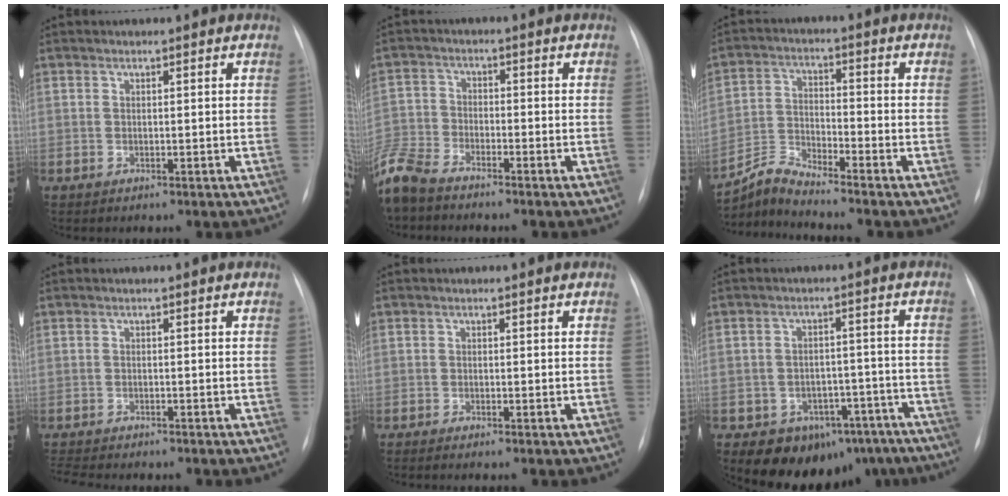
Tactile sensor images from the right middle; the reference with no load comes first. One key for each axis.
{"total": 9.6, "fx": -8.2, "fy": 3.1, "fz": 4.1, "tx": -0.101, "ty": -0.016, "tz": -0.162}
{"total": 5.7, "fx": -5.5, "fy": -1.3, "fz": 0.0, "tx": -0.024, "ty": -0.011, "tz": -0.108}
{"total": 5.8, "fx": -5.3, "fy": 0.8, "fz": 2.1, "tx": -0.037, "ty": -0.011, "tz": -0.081}
{"total": 1.3, "fx": -1.0, "fy": -0.3, "fz": 0.7, "tx": -0.014, "ty": -0.003, "tz": -0.014}
{"total": 13.1, "fx": -10.0, "fy": 7.8, "fz": 3.2, "tx": -0.023, "ty": 0.040, "tz": -0.116}